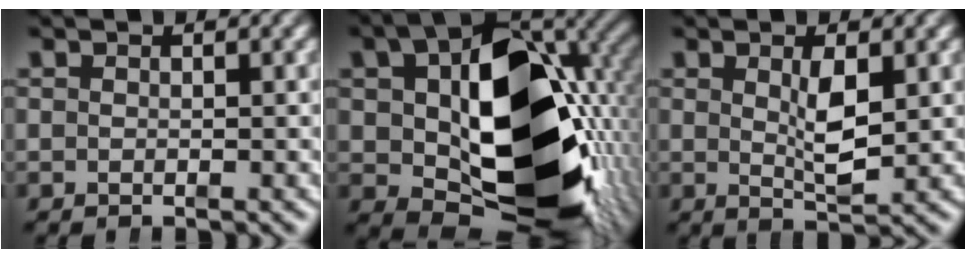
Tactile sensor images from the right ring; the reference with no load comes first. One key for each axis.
{"total": 21.6, "fx": -1.6, "fy": 13.3, "fz": 16.9, "tx": -0.282, "ty": -0.050, "tz": 0.004}
{"total": 2.9, "fx": 0.6, "fy": 0.3, "fz": 2.8, "tx": -0.042, "ty": -0.013, "tz": 0.019}